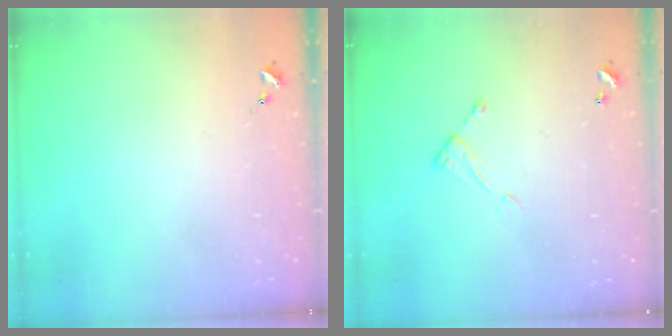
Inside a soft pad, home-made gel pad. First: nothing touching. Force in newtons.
{"total": 5.0, "press": 5.0, "slide": 0.4}